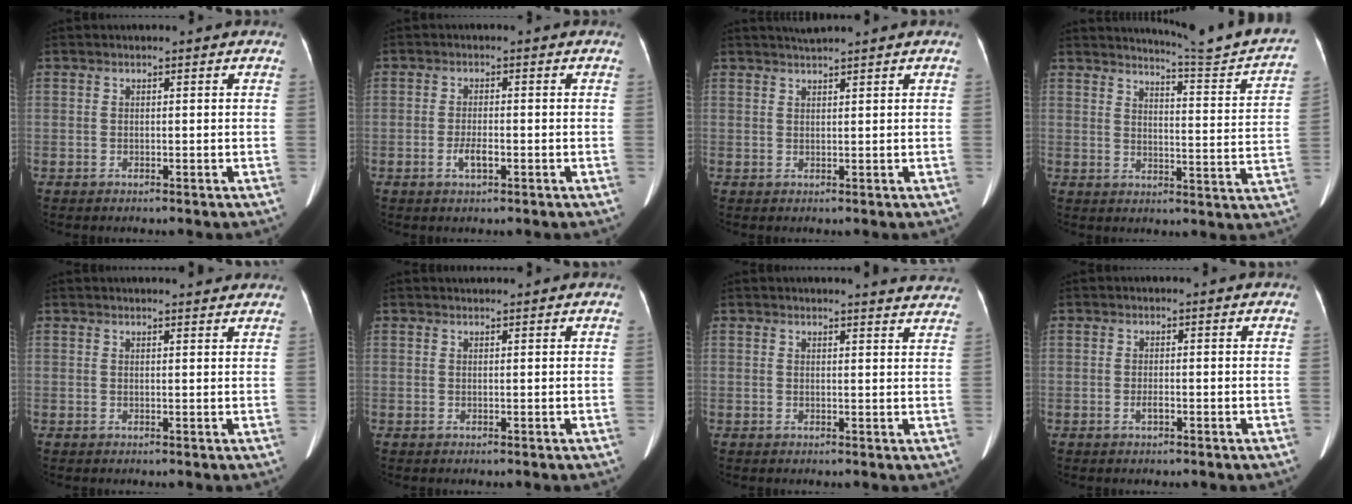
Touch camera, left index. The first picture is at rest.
{"total": 2.6, "force": [-1.1, 0.8, 2.3], "torque": [-0.049, -0.001, -0.018]}
{"total": 2.1, "force": [1.9, -0.5, 0.7], "torque": [-0.008, 0.013, 0.039]}
{"total": 14.3, "force": [13.6, -1.0, 4.2], "torque": [-0.056, -0.072, 0.160]}
{"total": 4.0, "force": [3.8, 0.5, 1.1], "torque": [-0.014, 0.009, 0.039]}
{"total": 0.9, "force": [0.9, -0.1, 0.0], "torque": [-0.007, 0.014, 0.019]}
{"total": 7.1, "force": [7.0, 0.6, 1.1], "torque": [0.002, -0.023, 0.051]}
{"total": 1.0, "force": [-0.5, 0.2, 0.9], "torque": [-0.020, -0.001, -0.006]}